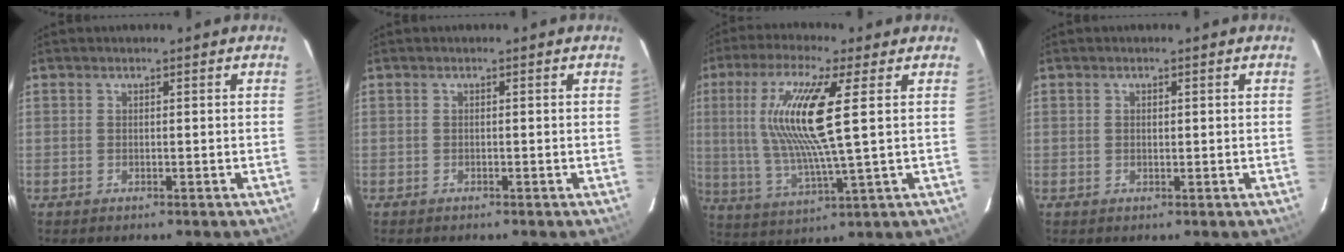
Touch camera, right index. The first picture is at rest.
{"total": 0.0}
{"total": 14.8, "force": [3.4, 1.2, 14.3], "torque": [-0.273, -0.002, 0.071]}
{"total": 0.8, "force": [0.3, 0.4, 0.6], "torque": [-0.010, 0.003, 0.005]}